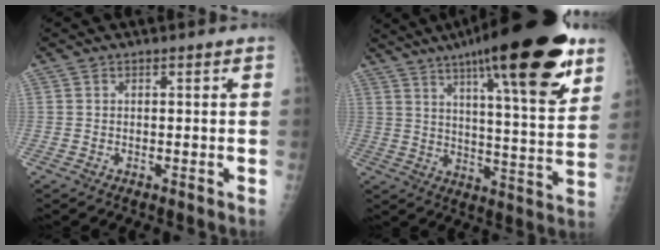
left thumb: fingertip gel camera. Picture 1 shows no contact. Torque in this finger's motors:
{"motor_torque": [1.33, 0.18, 1.73, -1.01, 0.21]}